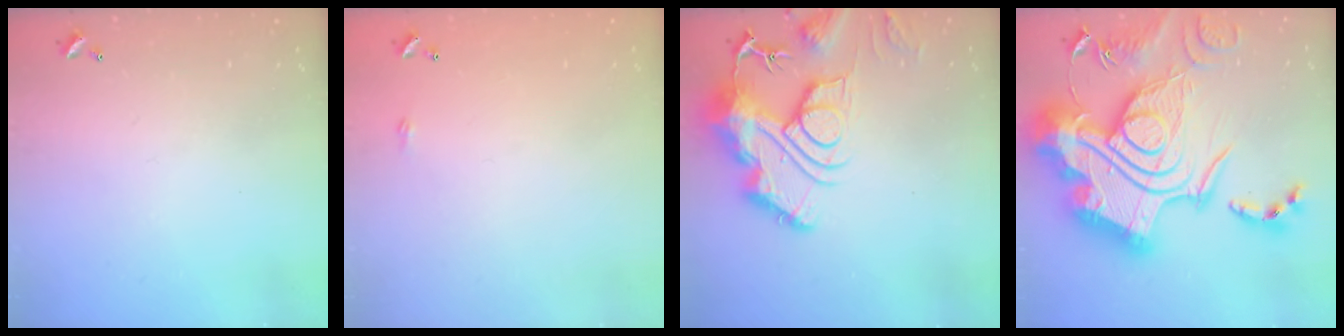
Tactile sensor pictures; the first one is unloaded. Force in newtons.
{"total": 2.2, "press": 2.1, "slide": 0.4}
{"total": 17.8, "press": 17.8, "slide": 1.8}
{"total": 0.7, "press": 0.7, "slide": 0.1}